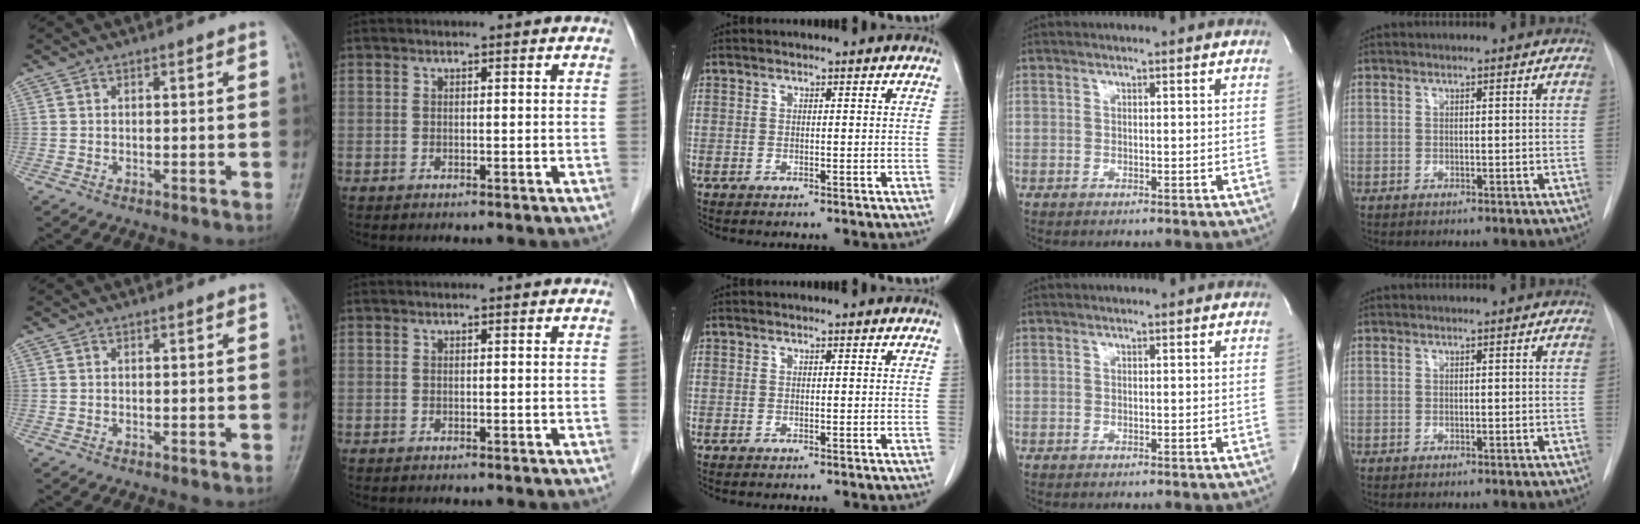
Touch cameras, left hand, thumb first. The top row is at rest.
{}